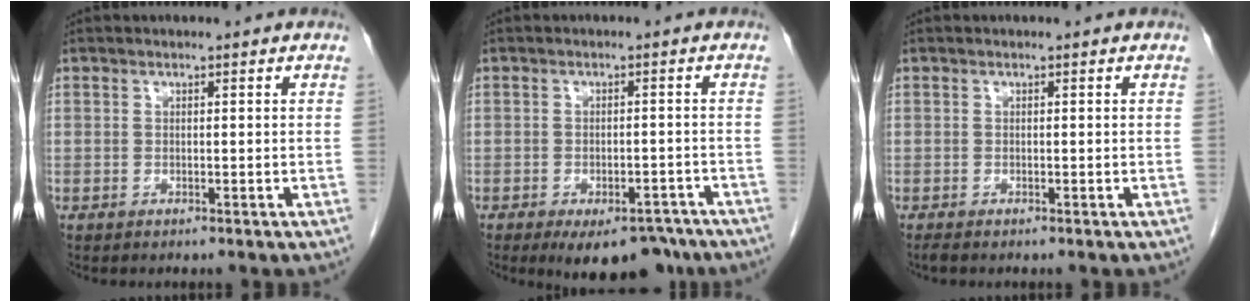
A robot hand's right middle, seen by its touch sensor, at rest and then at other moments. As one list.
[{"total": 9.6, "force": [-7.1, 4.4, 4.8], "torque": [-0.053, 0.000, -0.097]}, {"total": 0.5, "force": [-0.5, 0.0, 0.2], "torque": [-0.010, -0.002, -0.010]}]